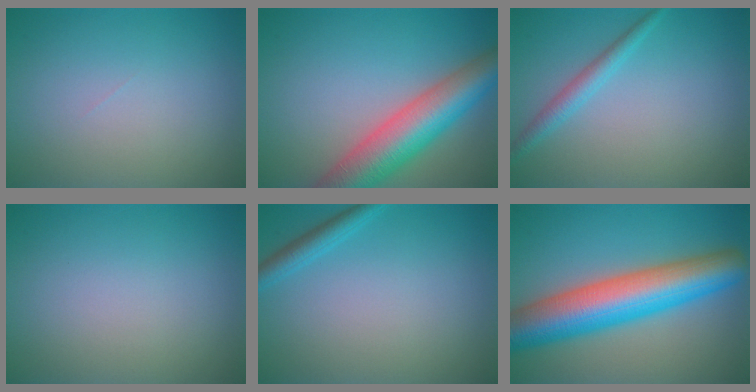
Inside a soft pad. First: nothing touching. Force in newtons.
{"total": 8.7, "press": 8.7, "slide": 0.3}
{"total": 1.9, "press": 1.9, "slide": 0.0}
{"total": 0.0}
{"total": 1.9, "press": 1.9, "slide": 0.2}
{"total": 10.7, "press": 10.7, "slide": 0.3}